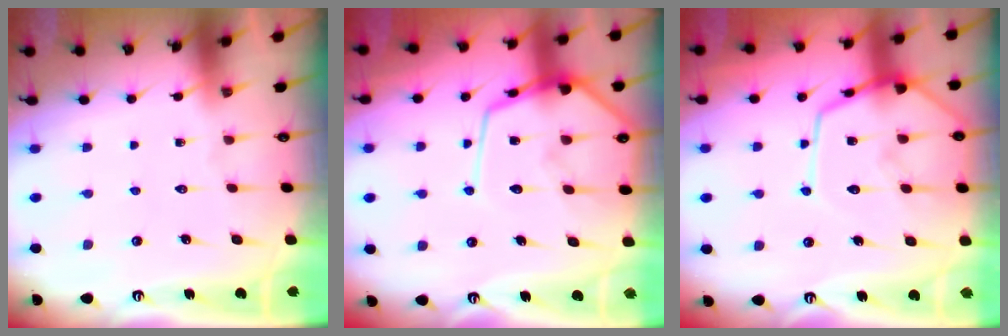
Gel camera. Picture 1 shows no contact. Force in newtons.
{"total": 14.1, "press": 14.1, "slide": 1.2}
{"total": 13.7, "press": 13.7, "slide": 1.2}